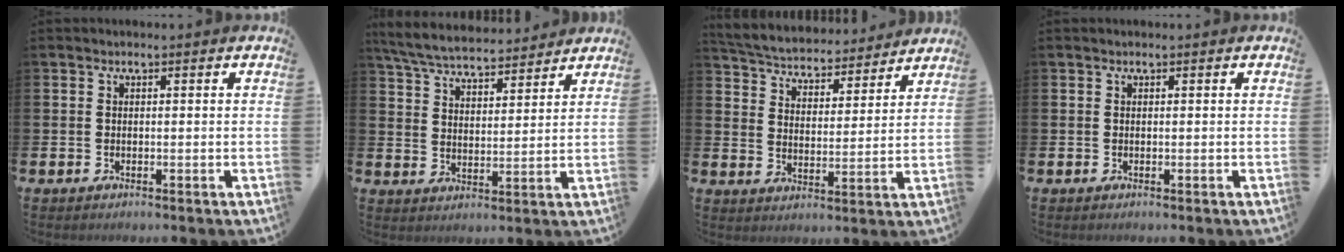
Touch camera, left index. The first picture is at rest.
{"total": 6.5, "force": [6.2, 1.0, 1.4], "torque": [-0.056, -0.034, 0.112]}
{"total": 5.0, "force": [4.8, 1.2, 0.5], "torque": [-0.040, -0.042, 0.078]}
{"total": 0.0}